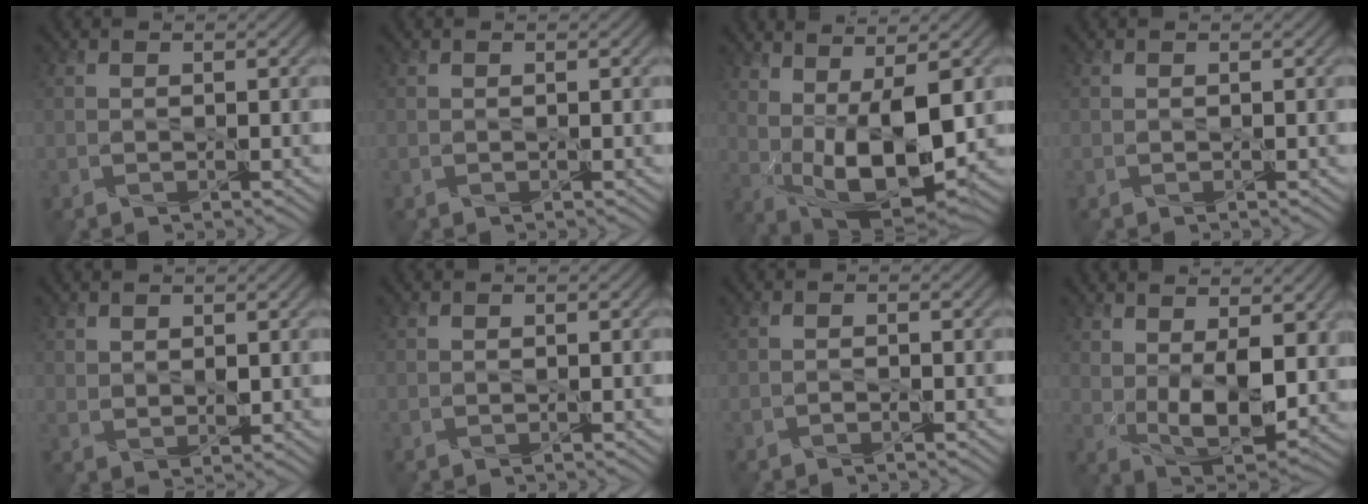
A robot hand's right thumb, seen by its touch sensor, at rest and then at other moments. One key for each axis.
{"total": 0.0}
{"total": 11.8, "fx": 1.5, "fy": 5.4, "fz": 10.4, "tx": -0.186, "ty": -0.010, "tz": 0.032}
{"total": 0.0}
{"total": 2.3, "fx": 1.3, "fy": 1.3, "fz": 1.3, "tx": -0.031, "ty": -0.002, "tz": 0.028}
{"total": 0.0}
{"total": 0.9, "fx": -0.8, "fy": 0.2, "fz": 0.3, "tx": -0.003, "ty": -0.001, "tz": -0.020}
{"total": 11.3, "fx": 2.4, "fy": 6.0, "fz": 9.3, "tx": -0.177, "ty": -0.011, "tz": 0.052}